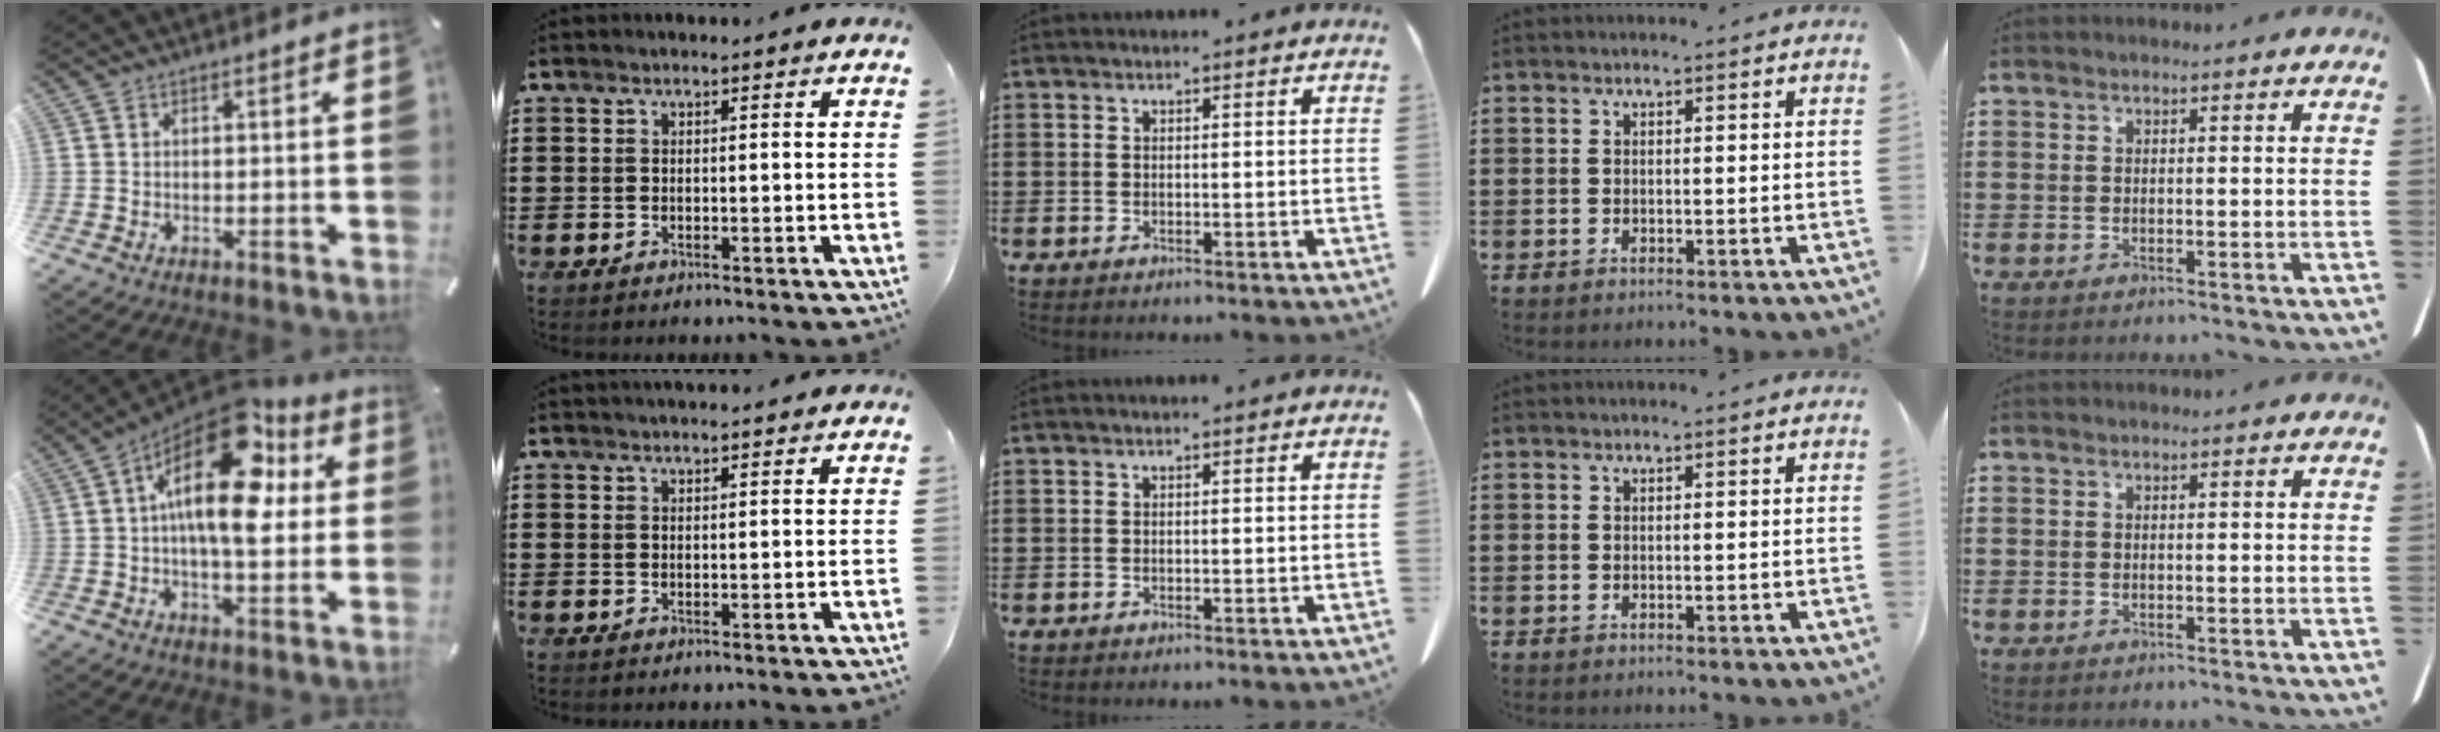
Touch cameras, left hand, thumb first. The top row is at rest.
{"thumb": {"total": 21.6, "force": [6.8, 10.8, 17.4], "torque": [-0.297, -0.050, 0.105]}, "index": {"total": 1.7, "force": [1.6, 0.1, 0.2], "torque": [-0.008, 0.001, 0.032]}}